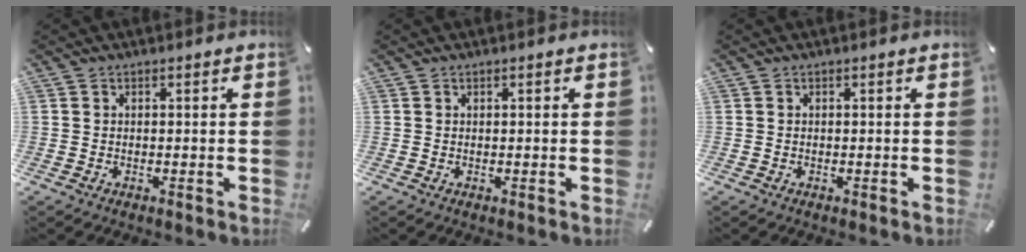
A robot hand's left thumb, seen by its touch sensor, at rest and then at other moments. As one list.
[{"total": 0.0}, {"total": 0.0}]